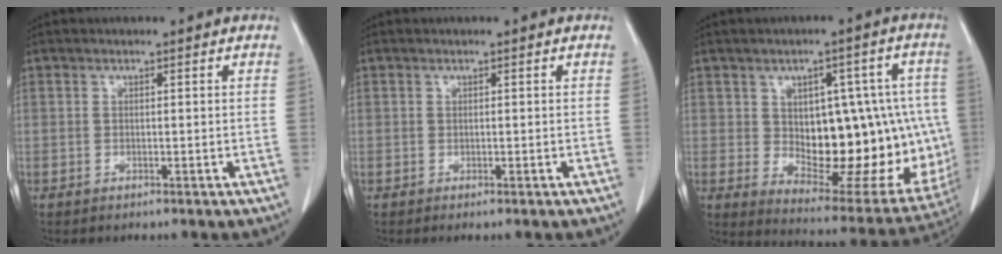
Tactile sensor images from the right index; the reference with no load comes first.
{"total": 0.5, "force": [-0.3, -0.1, 0.4], "torque": [-0.011, -0.001, -0.003]}
{"total": 21.9, "force": [-0.9, 10.3, 19.3], "torque": [-0.215, 0.017, 0.020]}